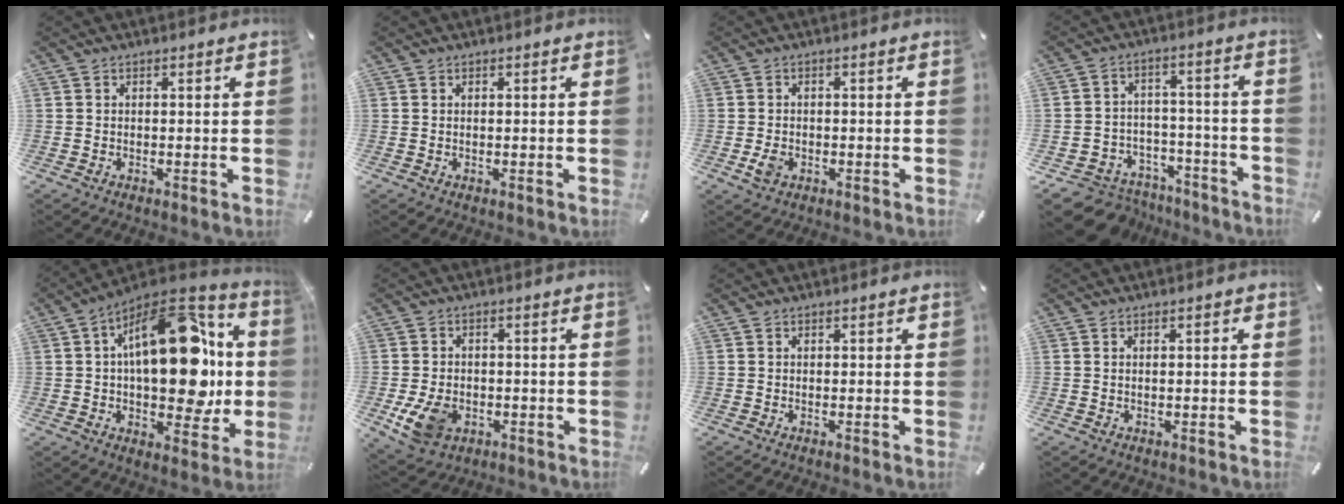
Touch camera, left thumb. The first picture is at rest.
{"total": 0.6, "force": [0.0, 0.0, 0.6], "torque": [-0.009, -0.002, 0.000]}
{"total": 3.0, "force": [-0.9, 2.1, 1.9], "torque": [-0.047, -0.002, -0.019]}
{"total": 7.6, "force": [-4.9, 5.6, 1.3], "torque": [-0.021, 0.030, -0.084]}
{"total": 24.2, "force": [3.4, 13.4, 19.8], "torque": [-0.279, -0.009, 0.065]}
{"total": 8.3, "force": [-2.4, 6.3, 4.9], "torque": [-0.100, 0.002, -0.045]}
{"total": 0.0}
{"total": 1.3, "force": [0.0, 0.3, 1.2], "torque": [-0.023, -0.002, 0.000]}